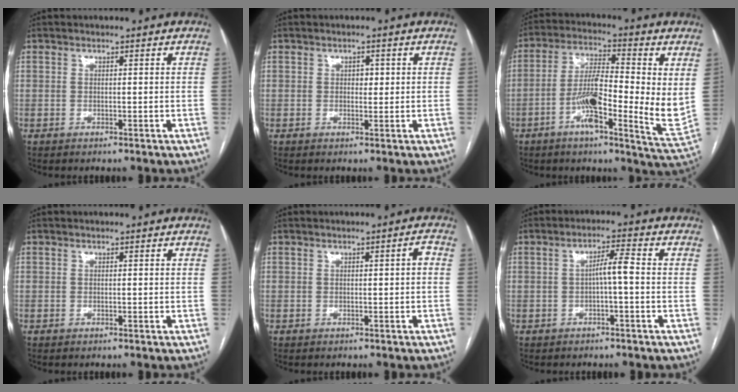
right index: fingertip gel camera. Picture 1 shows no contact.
{"total": 1.6, "force": [0.3, 1.0, 1.2], "torque": [-0.013, 0.002, 0.003]}
{"total": 14.1, "force": [-1.2, 2.2, 13.9], "torque": [-0.232, -0.006, -0.031]}
{"total": 0.0}
{"total": 1.3, "force": [0.0, 0.2, 1.3], "torque": [-0.014, 0.004, 0.000]}
{"total": 3.6, "force": [-0.5, 0.2, 3.6], "torque": [-0.059, 0.010, -0.006]}